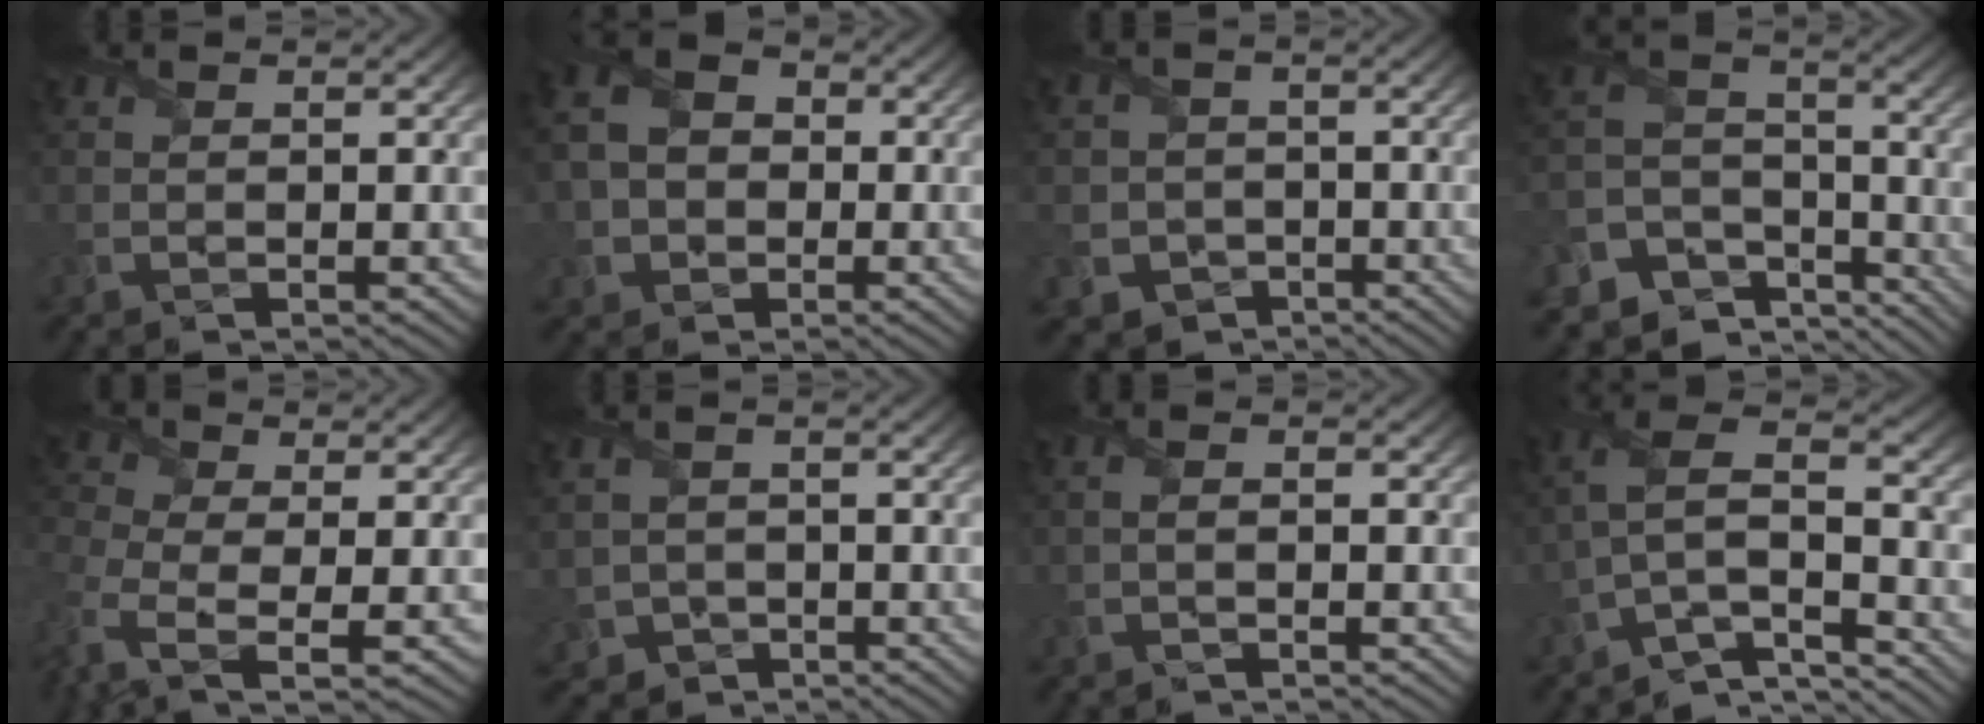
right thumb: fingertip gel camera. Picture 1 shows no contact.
{"total": 8.5, "force": [-0.9, 7.2, 4.5], "torque": [-0.120, -0.007, -0.030]}
{"total": 5.5, "force": [-1.6, 5.2, 0.7], "torque": [-0.037, -0.006, -0.056]}
{"total": 11.2, "force": [-8.0, 6.6, 4.0], "torque": [-0.106, -0.010, -0.138]}
{"total": 7.8, "force": [-2.6, 4.4, 5.9], "torque": [-0.169, -0.012, -0.064]}
{"total": 3.4, "force": [-1.6, 2.9, 0.4], "torque": [-0.021, -0.010, -0.037]}
{"total": 1.3, "force": [-0.8, 0.2, 0.9], "torque": [-0.011, 0.006, -0.017]}
{"total": 8.4, "force": [-5.8, 2.7, 5.5], "torque": [-0.104, 0.006, -0.124]}